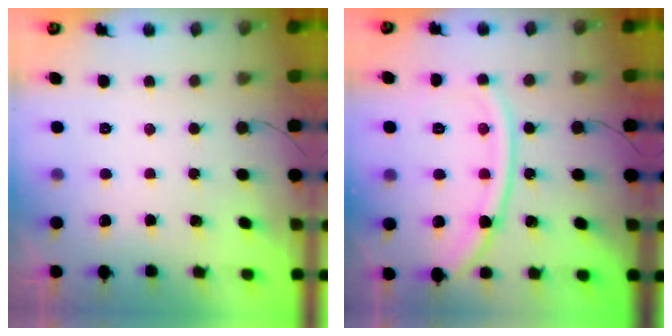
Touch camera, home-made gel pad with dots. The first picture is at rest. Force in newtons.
{"total": 12.6, "press": 12.5, "slide": 1.5}